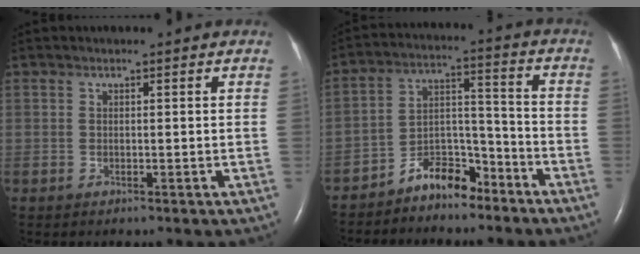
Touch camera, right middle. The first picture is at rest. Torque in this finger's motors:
{"motor_torque": [0.82, -0.66, 0.06, 0.02]}